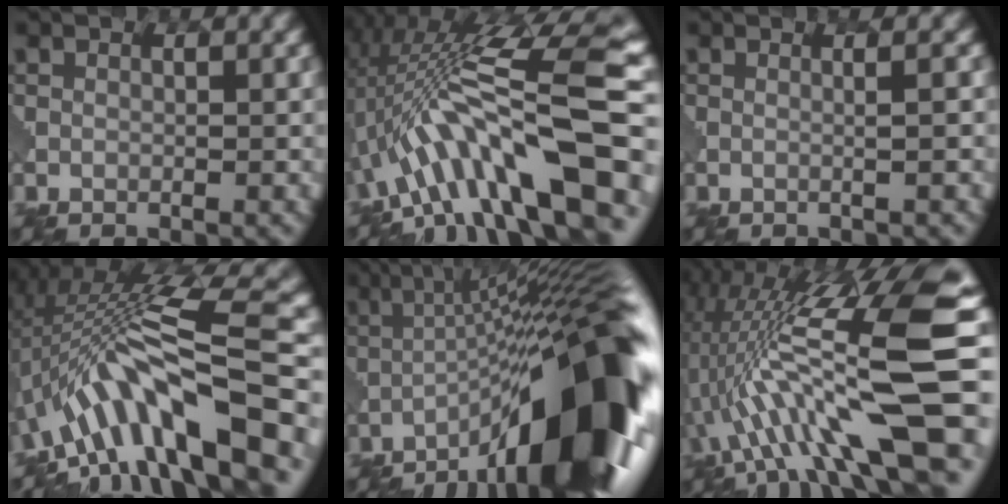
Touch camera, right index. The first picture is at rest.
{"total": 12.4, "force": [-1.8, 2.9, 11.9], "torque": [-0.196, 0.027, -0.008]}
{"total": 1.3, "force": [-0.1, 0.0, 1.3], "torque": [-0.020, 0.003, 0.002]}
{"total": 12.4, "force": [-3.2, 3.2, 11.5], "torque": [-0.191, 0.028, -0.039]}
{"total": 15.0, "force": [-6.9, 3.1, 13.0], "torque": [-0.185, 0.016, -0.102]}
{"total": 13.9, "force": [-1.9, 3.3, 13.4], "torque": [-0.256, 0.021, -0.016]}